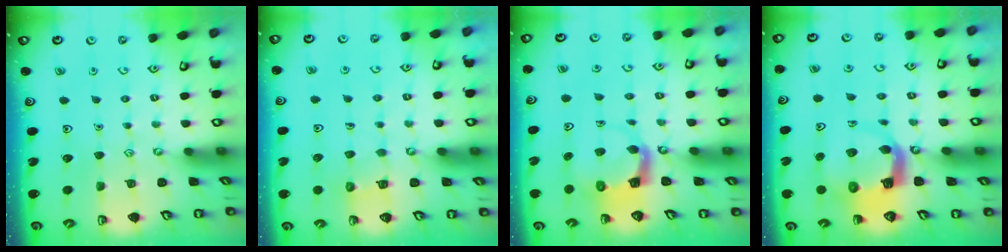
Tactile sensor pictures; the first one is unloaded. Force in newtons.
{"total": 4.4, "press": 4.4, "slide": 0.3}
{"total": 3.8, "press": 3.8, "slide": 0.7}
{"total": 7.3, "press": 7.2, "slide": 0.8}